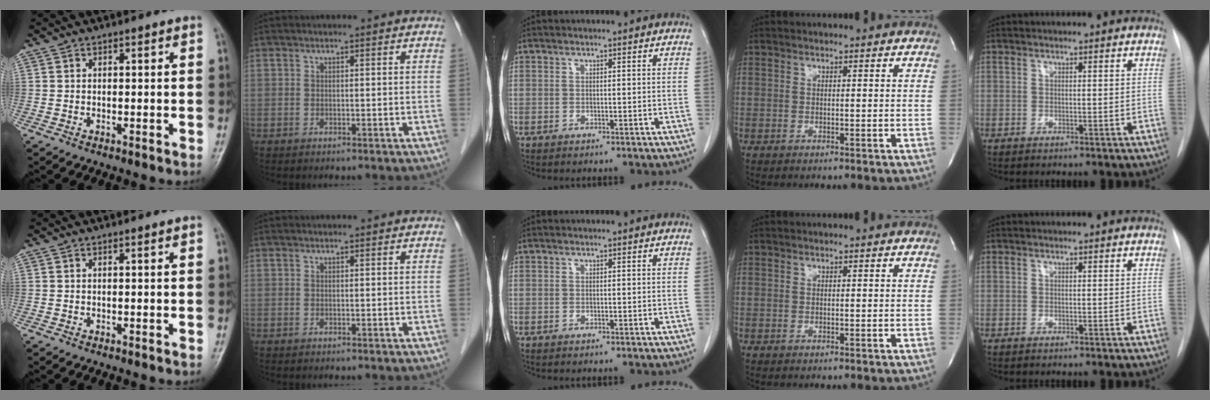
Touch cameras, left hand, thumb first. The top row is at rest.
{}